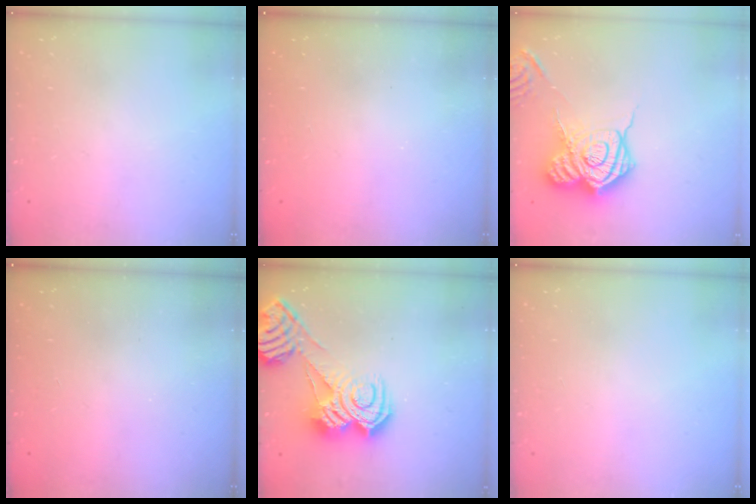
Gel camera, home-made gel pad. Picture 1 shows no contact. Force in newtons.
{"total": 2.6, "press": 2.4, "slide": 0.8}
{"total": 18.9, "press": 18.9, "slide": 1.5}
{"total": 2.3, "press": 2.2, "slide": 0.7}
{"total": 12.3, "press": 12.2, "slide": 1.2}
{"total": 0.0}